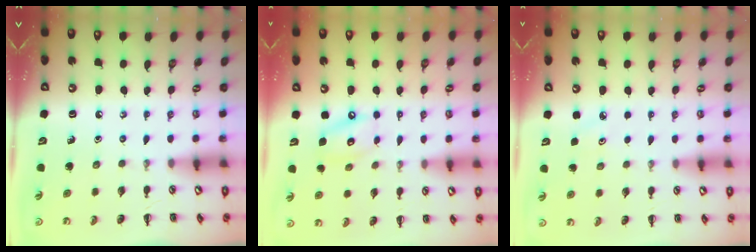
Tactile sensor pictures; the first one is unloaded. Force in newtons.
{"total": 9.4, "press": 9.2, "slide": 1.8}
{"total": 4.4, "press": 4.2, "slide": 1.2}